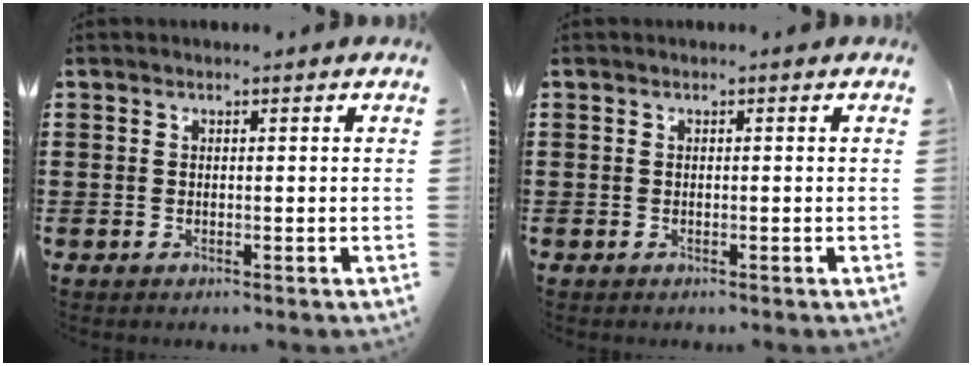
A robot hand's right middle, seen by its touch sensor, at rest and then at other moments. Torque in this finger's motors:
{"motor_torque": [-0.03, -0.02, 0.00, 0.00]}